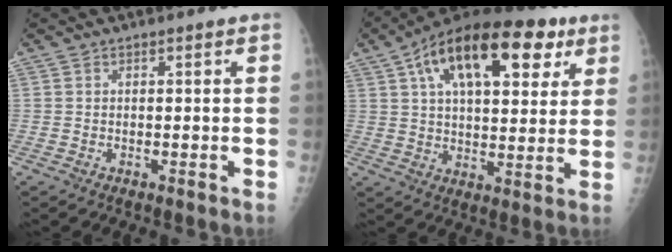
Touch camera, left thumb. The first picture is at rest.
{"total": 23.4, "force": [10.4, 11.4, 17.6], "torque": [-0.254, 0.009, 0.163]}